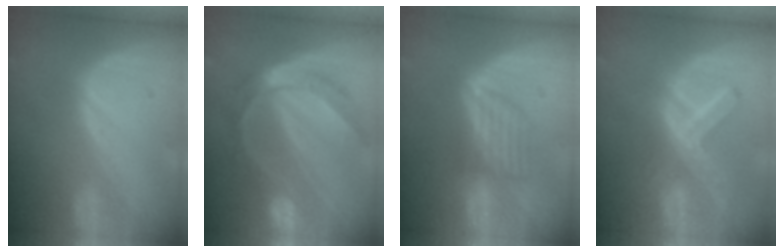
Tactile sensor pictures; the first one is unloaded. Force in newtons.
{"total": 8.5, "press": 8.5, "slide": 0.7}
{"total": 6.0, "press": 5.6, "slide": 2.2}
{"total": 7.4, "press": 6.2, "slide": 4.0}